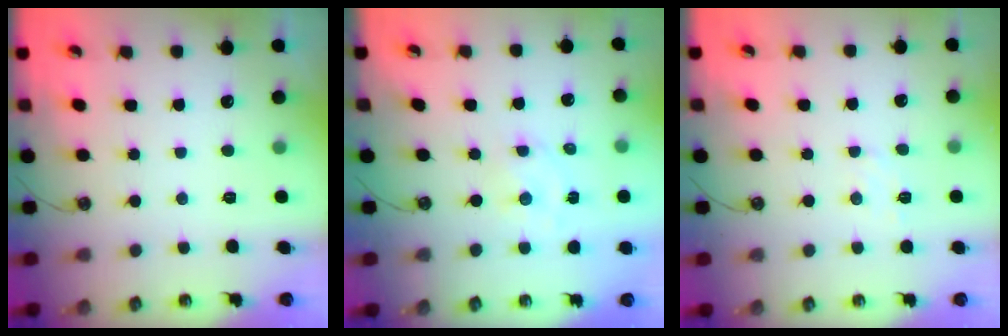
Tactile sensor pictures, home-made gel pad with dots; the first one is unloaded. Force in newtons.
{"total": 2.3, "press": 2.3, "slide": 0.3}
{"total": 5.2, "press": 5.1, "slide": 0.6}